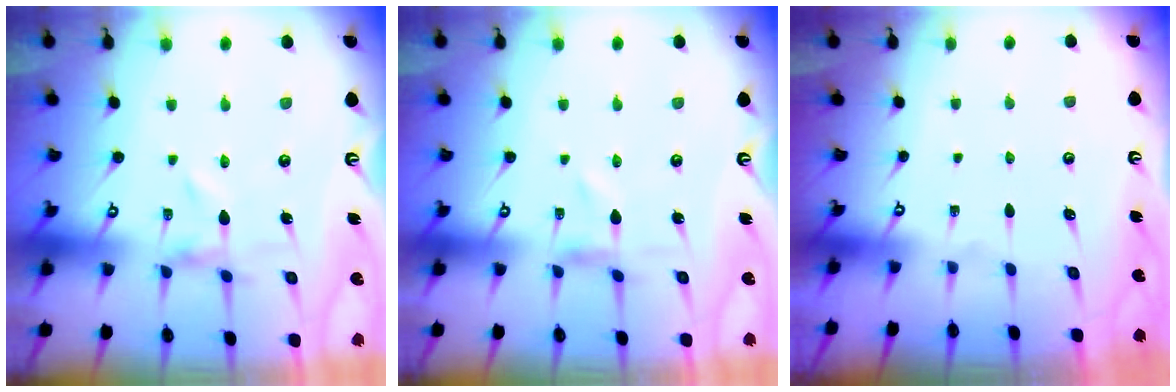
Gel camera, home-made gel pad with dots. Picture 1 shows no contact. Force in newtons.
{"total": 0.0}
{"total": 0.0}